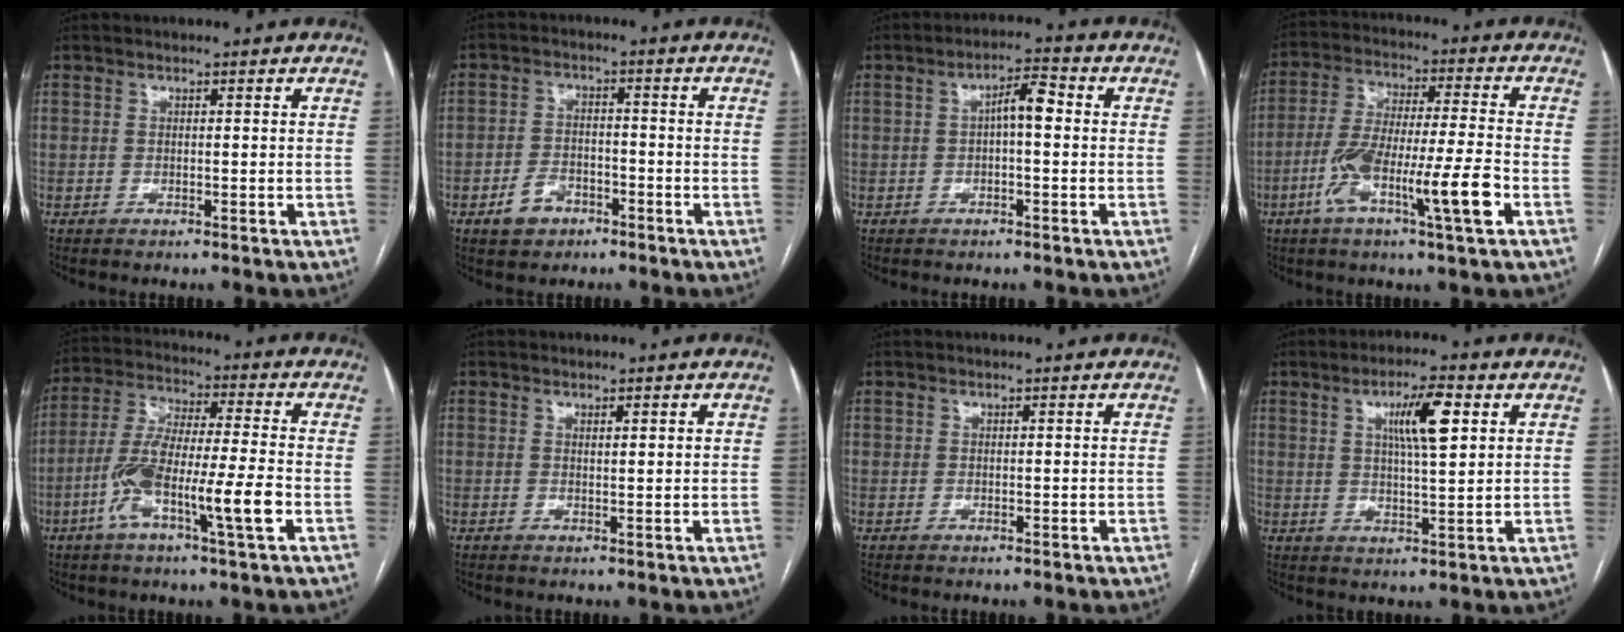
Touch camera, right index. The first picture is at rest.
{"total": 4.9, "force": [-2.8, 3.4, 2.2], "torque": [-0.041, 0.008, -0.041]}
{"total": 4.3, "force": [0.2, 1.1, 4.2], "torque": [-0.068, 0.018, 0.001]}
{"total": 13.7, "force": [-5.2, 0.7, 12.7], "torque": [-0.239, -0.001, -0.093]}
{"total": 13.5, "force": [-4.4, 1.0, 12.7], "torque": [-0.248, 0.001, -0.084]}
{"total": 1.4, "force": [0.6, 0.1, 1.2], "torque": [-0.023, 0.000, 0.010]}
{"total": 0.5, "force": [0.2, 0.4, 0.2], "torque": [0.001, 0.002, 0.004]}
{"total": 7.6, "force": [2.8, 1.0, 7.0], "torque": [-0.122, 0.007, 0.047]}